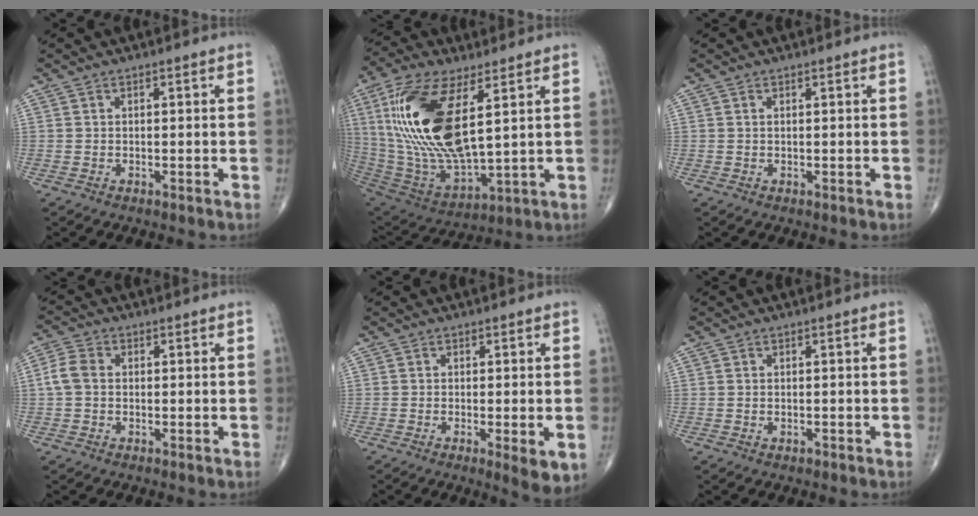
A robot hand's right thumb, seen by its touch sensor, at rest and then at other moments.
{"total": 23.8, "force": [6.2, 9.7, 20.8], "torque": [-0.440, -0.031, 0.123]}
{"total": 0.0}
{"total": 4.3, "force": [0.0, 3.2, 2.9], "torque": [-0.064, 0.014, -0.005]}
{"total": 4.9, "force": [-1.3, 1.2, 4.6], "torque": [-0.071, -0.015, -0.021]}
{"total": 0.6, "force": [-0.2, 0.4, 0.4], "torque": [-0.008, 0.001, -0.001]}